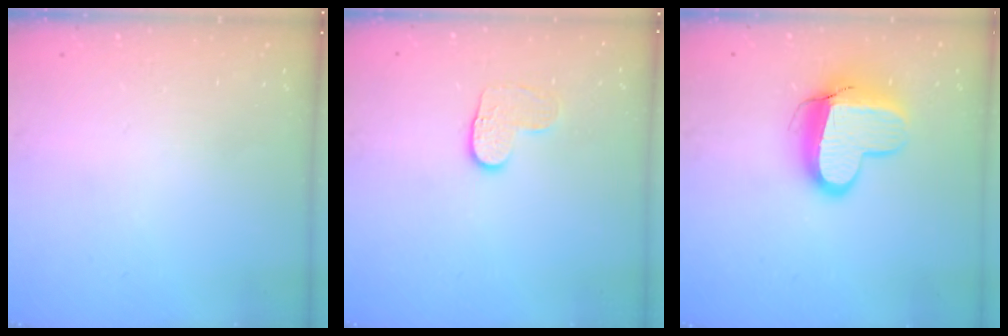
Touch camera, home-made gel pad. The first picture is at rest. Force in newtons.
{"total": 5.5, "press": 5.5, "slide": 0.4}
{"total": 12.8, "press": 12.8, "slide": 1.3}